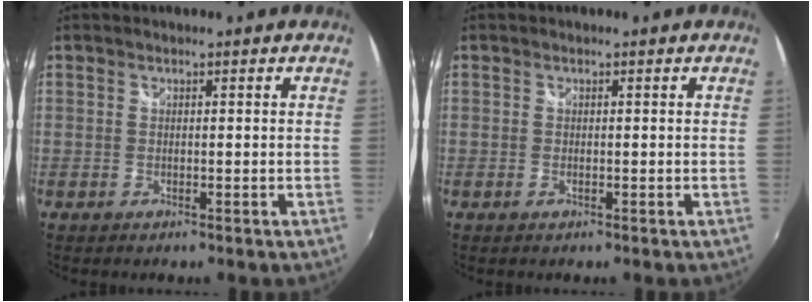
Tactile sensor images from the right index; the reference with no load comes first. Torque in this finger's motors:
{"motor_torque": [-0.45, 0.38, -0.02, -0.01]}